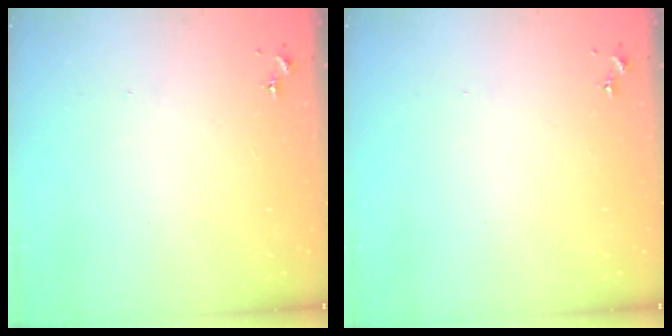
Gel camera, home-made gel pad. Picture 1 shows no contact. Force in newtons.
{"total": 0.0}